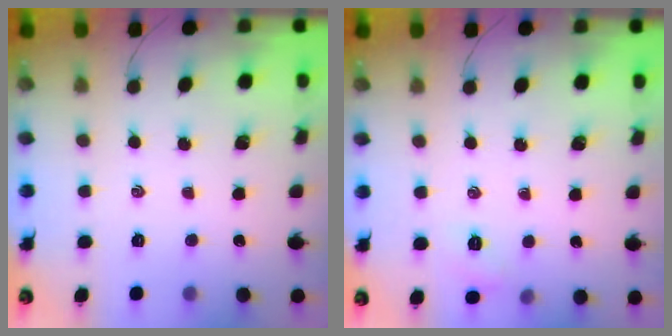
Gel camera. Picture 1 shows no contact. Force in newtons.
{"total": 4.8, "press": 4.7, "slide": 1.3}